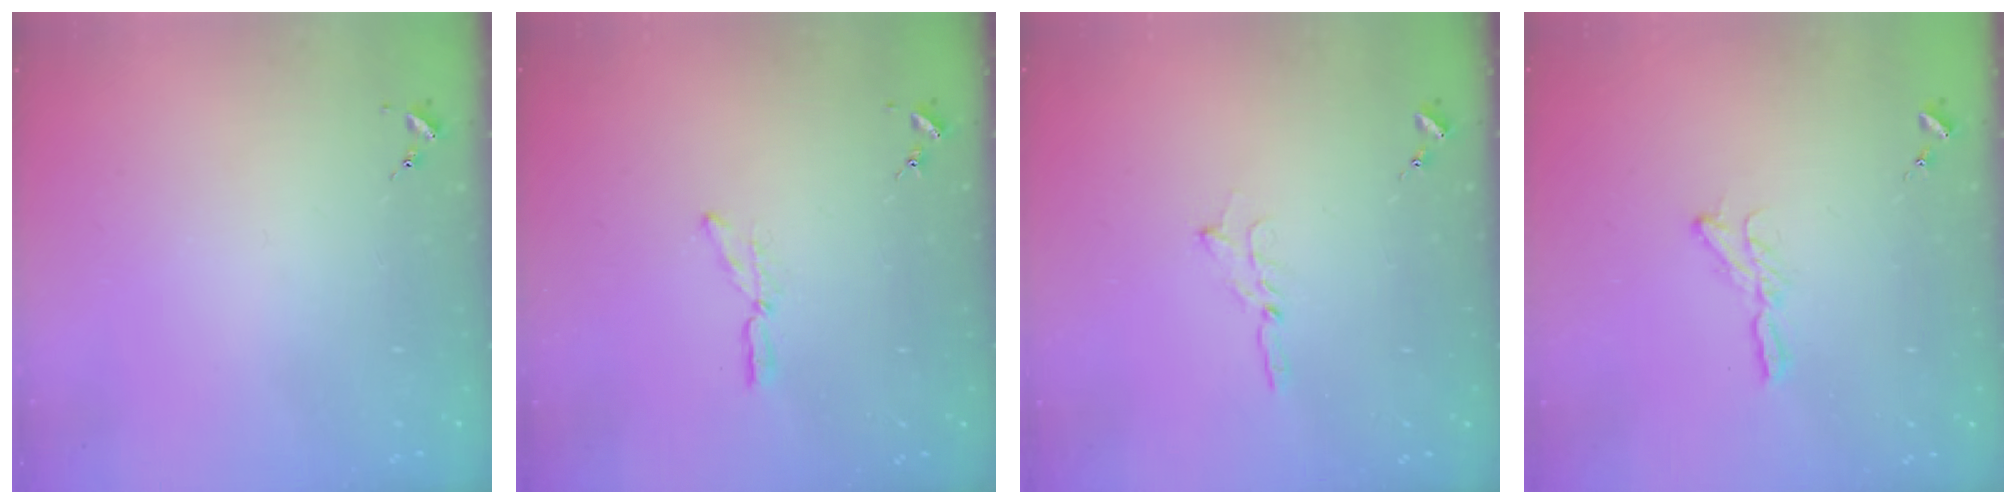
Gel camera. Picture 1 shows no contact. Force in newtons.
{"total": 6.9, "press": 6.9, "slide": 0.4}
{"total": 2.0, "press": 2.0, "slide": 0.2}
{"total": 6.3, "press": 6.3, "slide": 0.3}